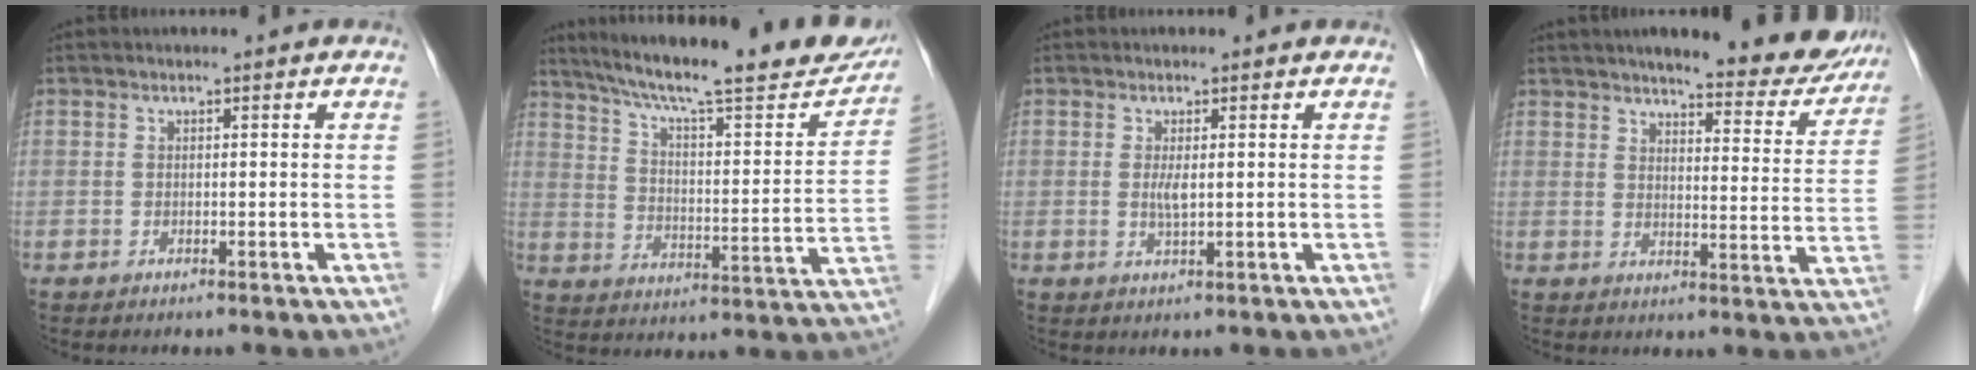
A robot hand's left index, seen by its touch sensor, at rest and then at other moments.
{"total": 24.5, "force": [21.1, 3.2, 12.0], "torque": [-0.193, -0.024, 0.288]}
{"total": 1.9, "force": [0.2, 0.3, 1.9], "torque": [-0.042, -0.003, 0.006]}
{"total": 14.7, "force": [12.9, 2.8, 6.5], "torque": [-0.066, -0.022, 0.151]}